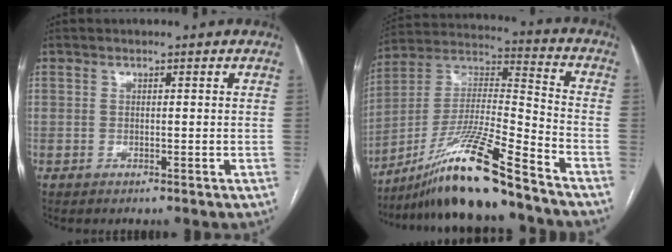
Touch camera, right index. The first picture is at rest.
{"total": 17.3, "force": [-13.2, -0.3, 11.1], "torque": [-0.221, -0.007, -0.240]}